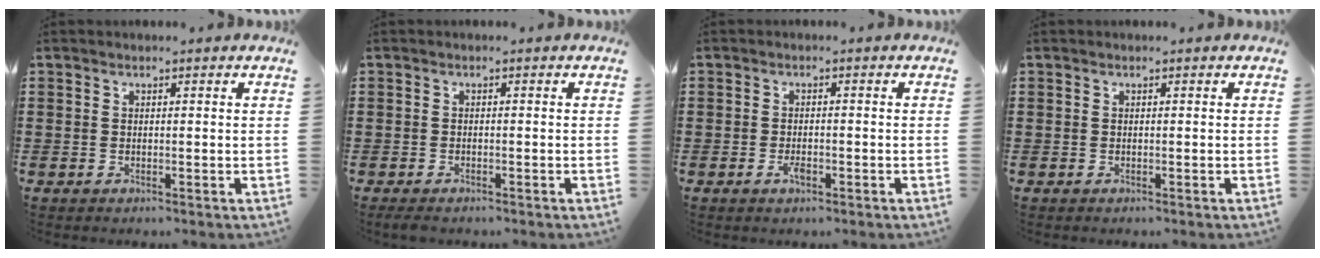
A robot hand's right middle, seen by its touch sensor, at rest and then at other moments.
{"total": 0.9, "force": [-0.7, 0.3, 0.4], "torque": [-0.010, -0.004, -0.014]}
{"total": 1.9, "force": [-0.9, 0.7, 1.5], "torque": [-0.037, -0.003, -0.020]}
{"total": 0.0}